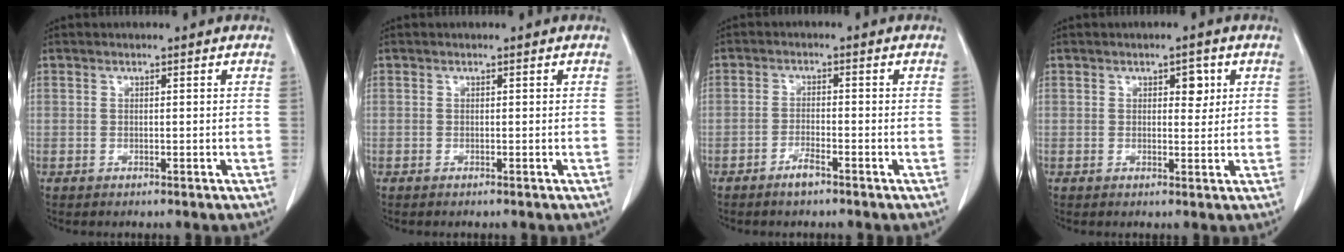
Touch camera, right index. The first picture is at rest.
{"total": 0.0}
{"total": 2.7, "force": [-2.0, 0.4, 1.7], "torque": [-0.034, 0.001, -0.037]}
{"total": 2.6, "force": [1.0, 1.4, 2.0], "torque": [-0.022, 0.002, 0.014]}